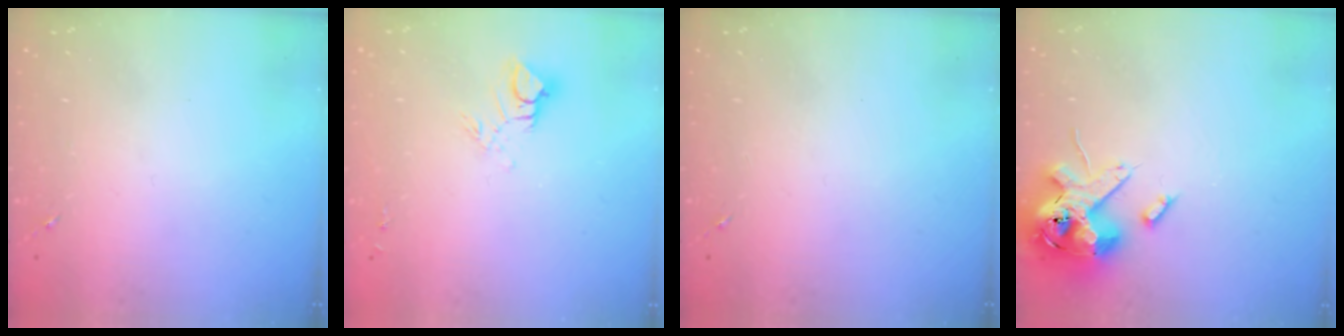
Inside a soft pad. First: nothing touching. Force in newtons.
{"total": 7.4, "press": 7.4, "slide": 0.8}
{"total": 0.0}
{"total": 15.4, "press": 15.1, "slide": 2.9}